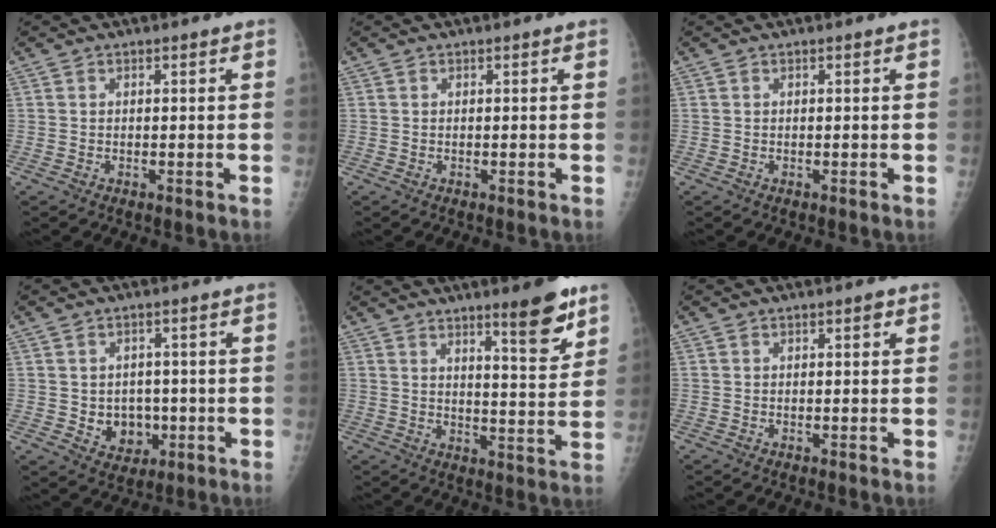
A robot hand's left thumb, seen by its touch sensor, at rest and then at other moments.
{"total": 0.0}
{"total": 0.0}
{"total": 6.4, "force": [-0.8, 5.4, 3.3], "torque": [-0.015, 0.003, 0.001]}
{"total": 10.1, "force": [6.7, 1.7, 7.3], "torque": [-0.088, -0.049, 0.096]}
{"total": 1.1, "force": [0.5, 0.4, 0.9], "torque": [-0.012, 0.001, 0.007]}